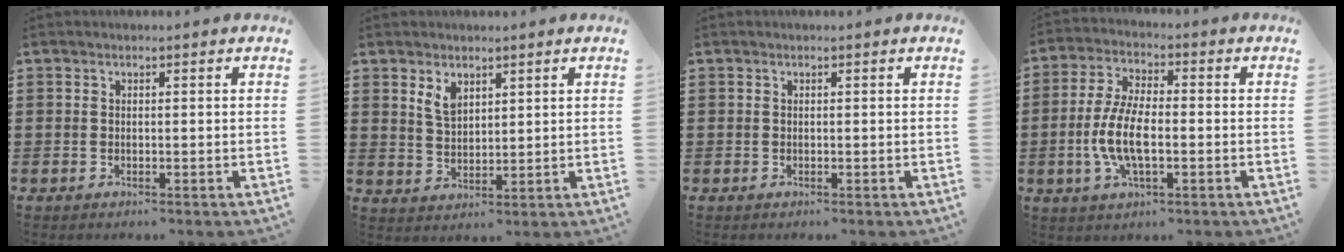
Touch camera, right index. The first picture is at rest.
{"total": 3.5, "force": [2.2, 1.9, 1.9], "torque": [-0.045, 0.005, 0.041]}
{"total": 0.0}
{"total": 8.3, "force": [-1.9, 3.3, 7.4], "torque": [-0.173, -0.009, -0.044]}